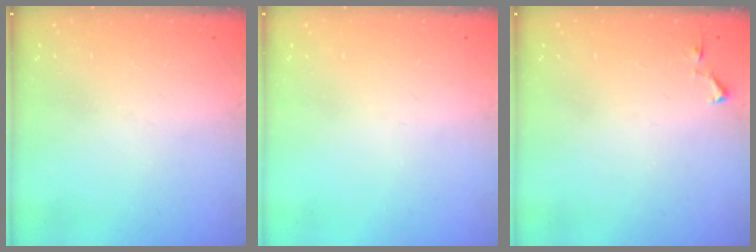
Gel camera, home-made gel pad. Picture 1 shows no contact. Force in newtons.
{"total": 0.0}
{"total": 3.1, "press": 3.1, "slide": 0.6}